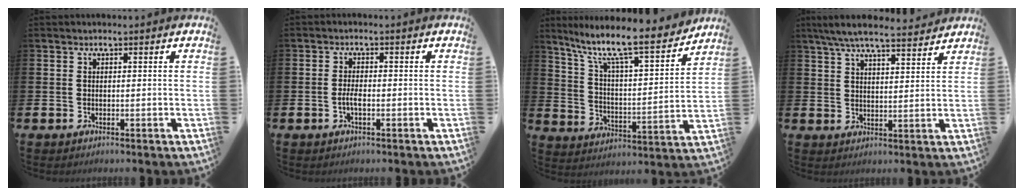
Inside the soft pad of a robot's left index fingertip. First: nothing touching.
{"total": 1.9, "force": [-0.7, 0.7, 1.7], "torque": [-0.031, 0.002, -0.014]}
{"total": 10.5, "force": [8.8, 1.5, 5.5], "torque": [-0.138, -0.062, 0.143]}
{"total": 6.7, "force": [6.2, 0.8, 2.4], "torque": [-0.061, -0.027, 0.110]}